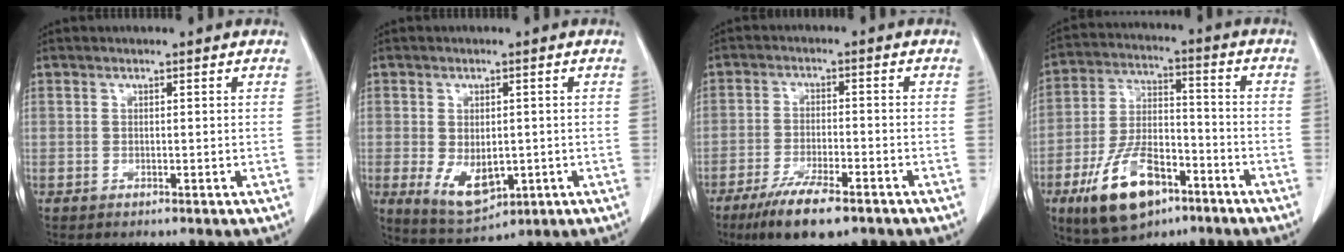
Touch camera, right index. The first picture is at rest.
{"total": 7.6, "force": [-1.6, 4.2, 6.1], "torque": [-0.110, -0.013, -0.006]}
{"total": 9.7, "force": [-6.8, 2.0, 6.7], "torque": [-0.118, -0.019, -0.109]}
{"total": 13.9, "force": [-7.7, 6.3, 9.7], "torque": [-0.193, 0.004, -0.130]}